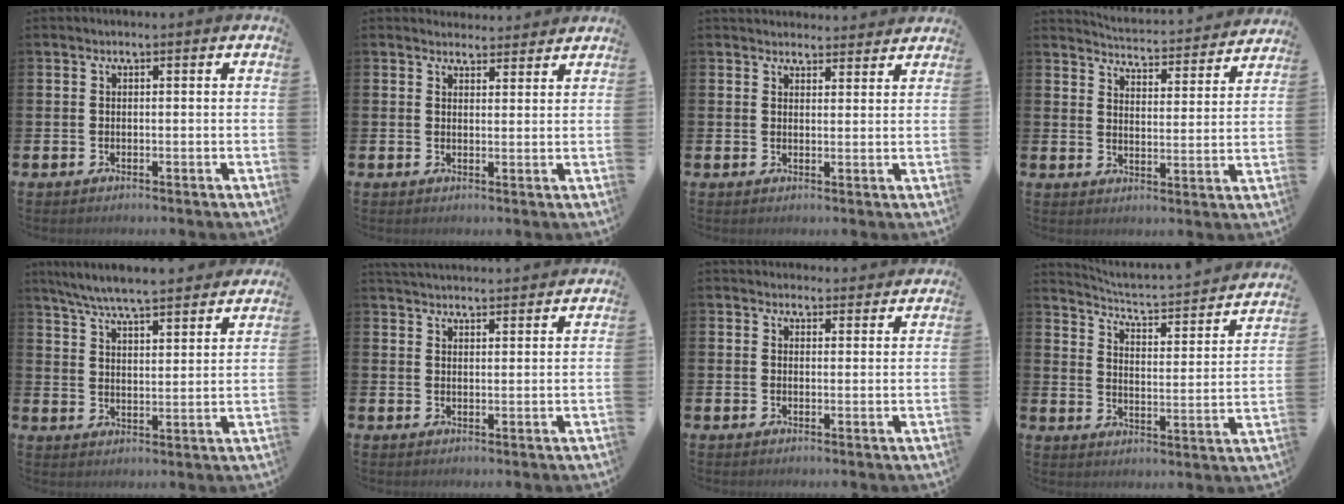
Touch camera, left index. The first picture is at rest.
{"total": 4.3, "force": [4.2, 0.7, -0.1], "torque": [0.004, -0.031, 0.073]}
{"total": 2.9, "force": [2.8, 0.8, -0.2], "torque": [0.009, -0.016, 0.050]}
{"total": 4.6, "force": [4.5, 0.2, 0.2], "torque": [-0.017, -0.042, 0.074]}
{"total": 7.2, "force": [6.9, 0.2, 2.0], "torque": [-0.065, -0.040, 0.123]}
{"total": 3.7, "force": [3.7, 0.3, 0.3], "torque": [-0.011, -0.019, 0.068]}
{"total": 2.7, "force": [2.6, 0.8, -0.2], "torque": [0.009, -0.013, 0.045]}
{"total": 4.4, "force": [4.2, 0.8, 1.2], "torque": [-0.048, -0.043, 0.061]}